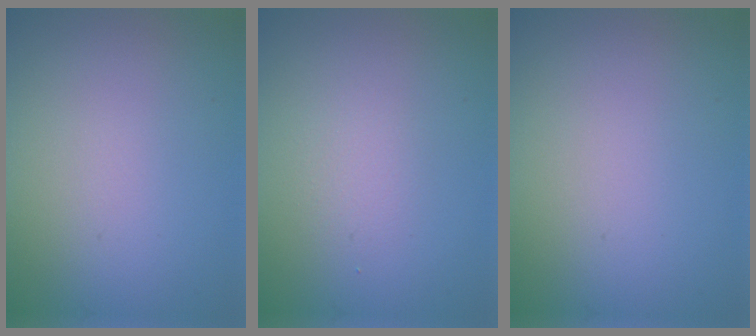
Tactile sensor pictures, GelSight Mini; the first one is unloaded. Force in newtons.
{"total": 1.3, "press": 1.3, "slide": 0.1}
{"total": 0.0}